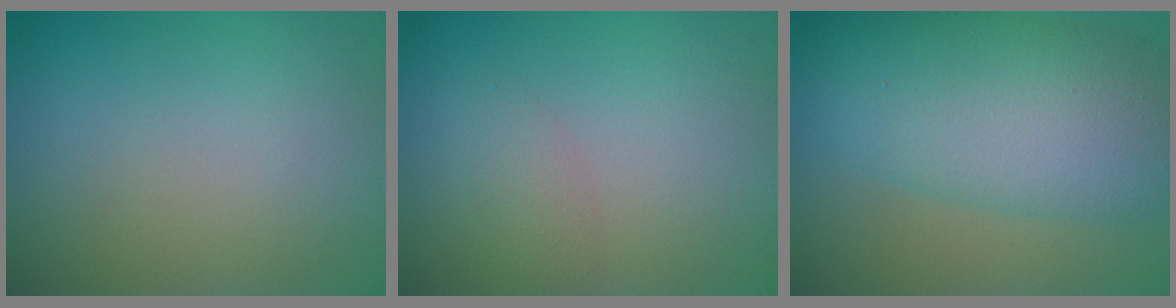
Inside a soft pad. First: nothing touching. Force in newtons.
{"total": 1.6, "press": 1.6, "slide": 0.1}
{"total": 10.4, "press": 10.4, "slide": 0.2}